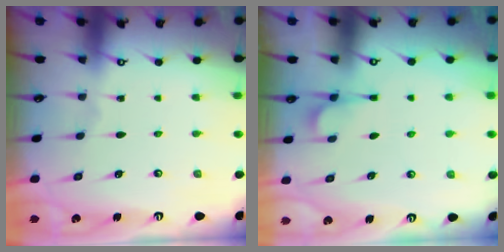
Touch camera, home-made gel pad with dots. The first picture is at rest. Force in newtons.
{"total": 1.8, "press": 1.4, "slide": 1.1}